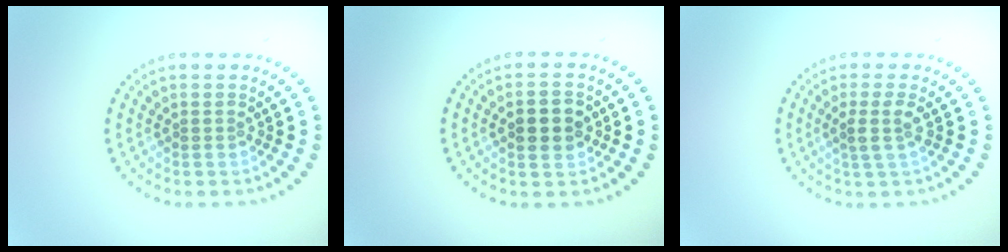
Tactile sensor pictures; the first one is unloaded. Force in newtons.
{"total": 3.6, "press": 3.6, "slide": 0.2}
{"total": 2.0, "press": 1.5, "slide": 1.3}